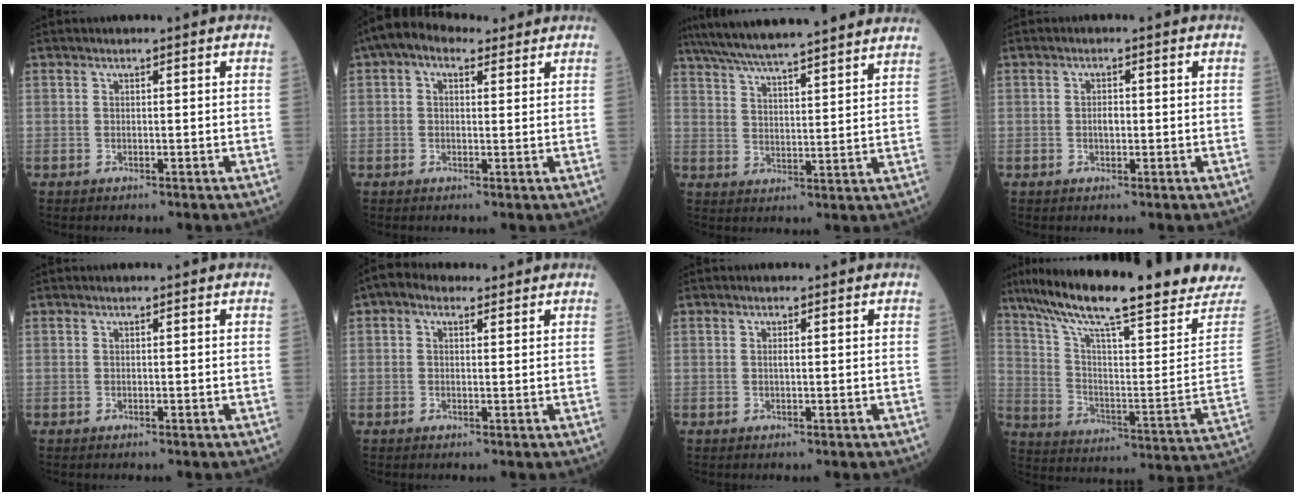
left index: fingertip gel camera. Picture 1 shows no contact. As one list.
[{"total": 5.8, "force": [3.5, 3.3, 3.2], "torque": [-0.062, 0.040, 0.059]}, {"total": 22.3, "force": [19.4, 2.0, 10.7], "torque": [-0.182, 0.038, 0.280]}, {"total": 1.5, "force": [-0.1, 0.7, 1.3], "torque": [-0.024, 0.002, -0.002]}, {"total": 0.0}, {"total": 3.2, "force": [1.9, 2.0, 1.7], "torque": [-0.039, 0.028, 0.033]}, {"total": 0.6, "force": [0.1, 0.1, 0.6], "torque": [-0.015, 0.000, 0.001]}, {"total": 26.8, "force": [21.9, 2.3, 15.2], "torque": [-0.251, -0.036, 0.304]}]